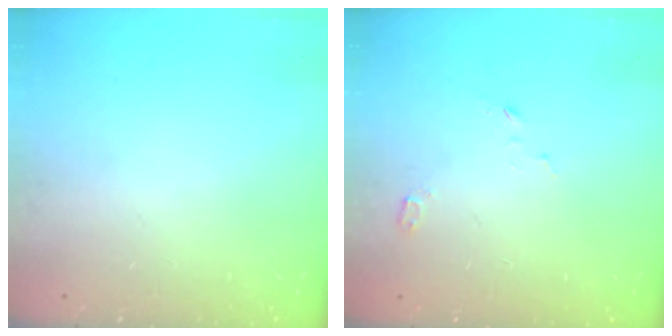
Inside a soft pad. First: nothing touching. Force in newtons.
{"total": 3.2, "press": 3.2, "slide": 0.3}